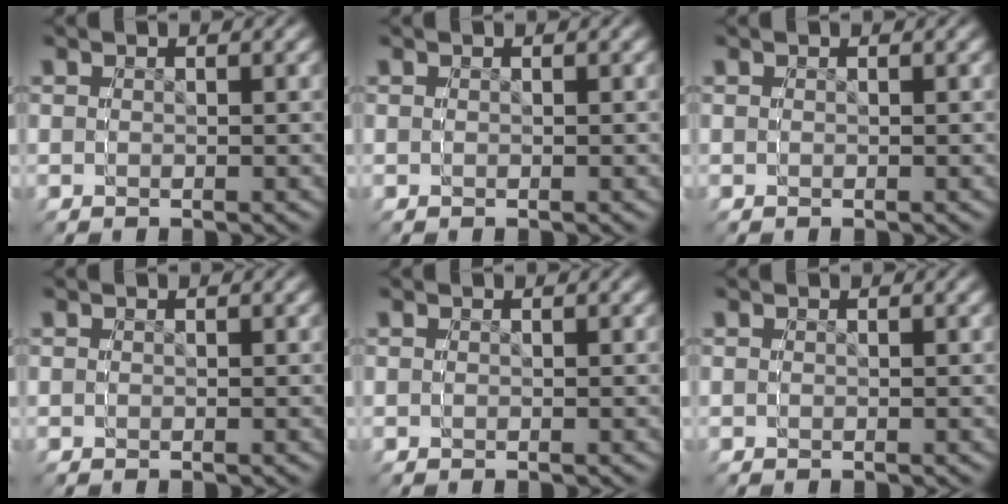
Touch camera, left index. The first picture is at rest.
{"total": 0.0}
{"total": 0.0}
{"total": 0.0}
{"total": 0.0}
{"total": 0.0}